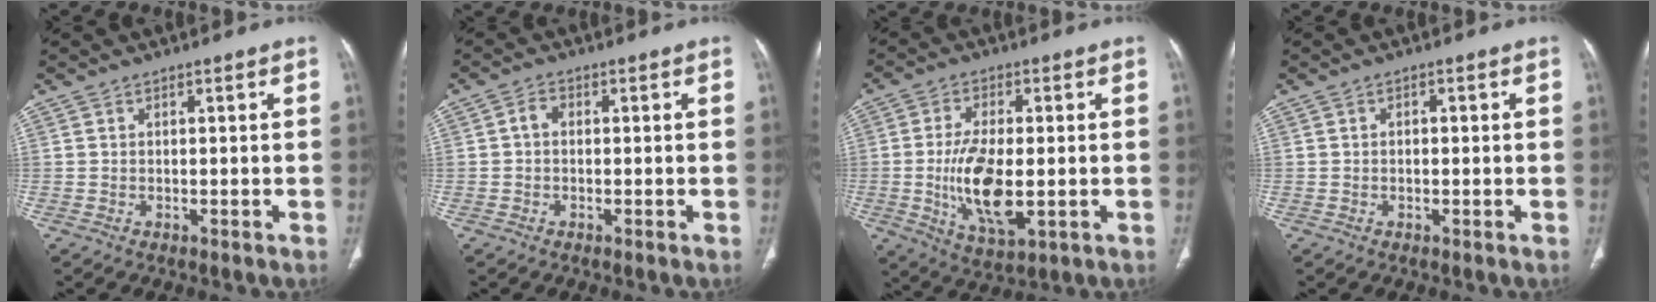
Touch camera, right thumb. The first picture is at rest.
{"total": 1.9, "force": [-0.1, 1.3, 1.3], "torque": [-0.020, 0.007, -0.005]}
{"total": 12.2, "force": [-1.5, 5.3, 10.9], "torque": [-0.208, -0.013, -0.019]}
{"total": 1.0, "force": [0.0, 0.6, 0.9], "torque": [-0.017, 0.006, 0.001]}